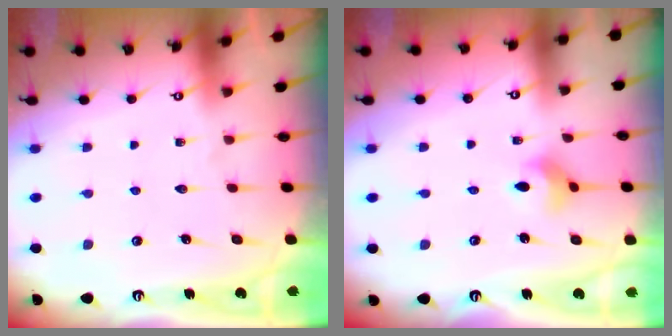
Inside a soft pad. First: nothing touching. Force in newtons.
{"total": 4.7, "press": 4.7, "slide": 0.8}